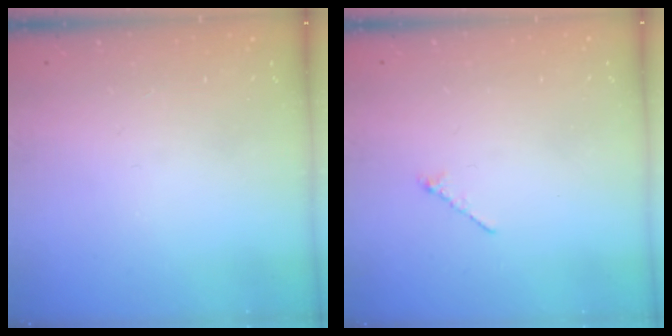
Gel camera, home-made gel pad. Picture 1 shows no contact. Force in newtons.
{"total": 0.8, "press": 0.7, "slide": 0.4}